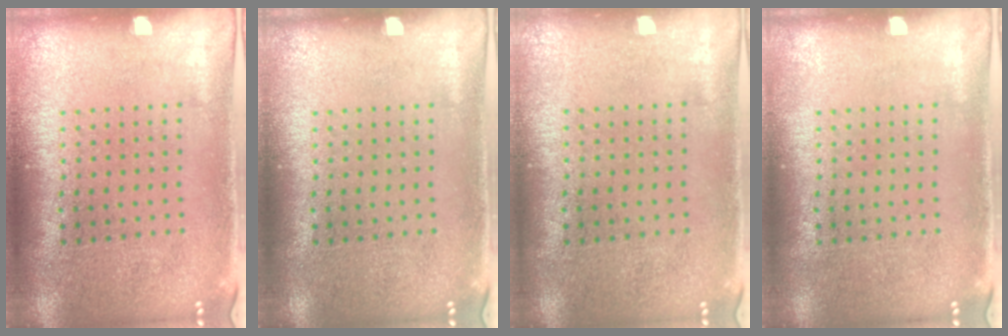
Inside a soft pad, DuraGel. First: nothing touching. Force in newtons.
{"total": 0.0}
{"total": 0.0}
{"total": 0.0}